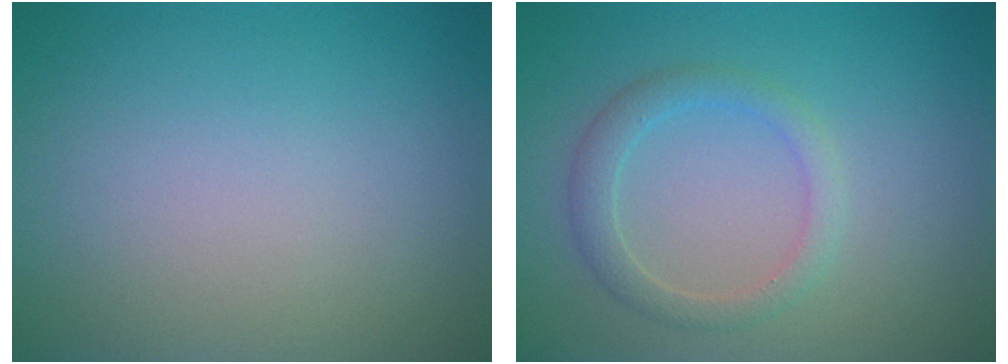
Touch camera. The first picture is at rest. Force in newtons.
{"total": 2.3, "press": 2.3, "slide": 0.1}